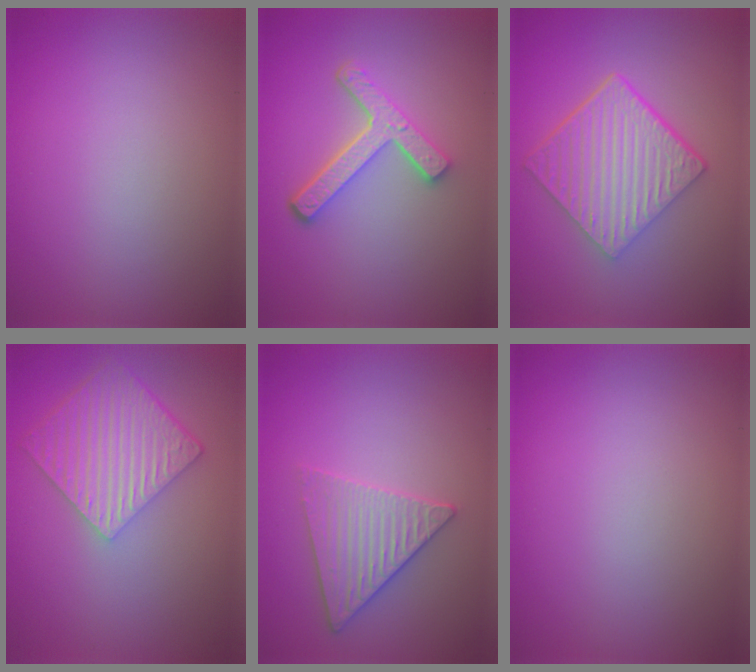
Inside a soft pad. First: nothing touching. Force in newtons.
{"total": 4.3, "press": 3.3, "slide": 2.8}
{"total": 7.1, "press": 4.7, "slide": 5.3}
{"total": 6.1, "press": 4.5, "slide": 4.1}
{"total": 3.4, "press": 3.4, "slide": 0.3}
{"total": 0.0}